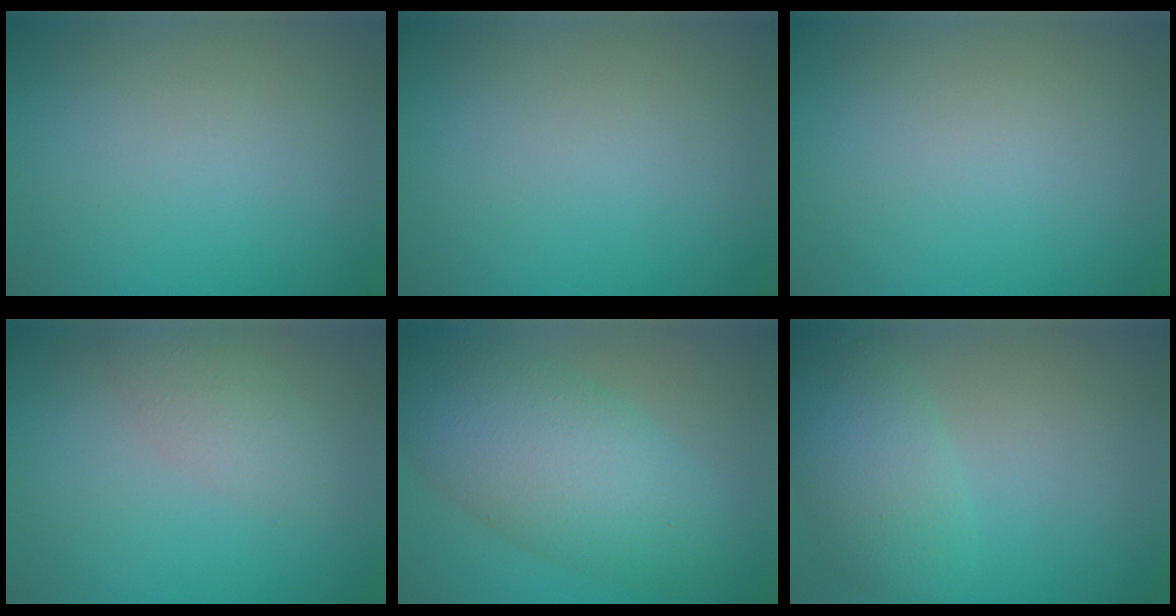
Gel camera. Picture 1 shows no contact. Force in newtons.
{"total": 0.0}
{"total": 0.0}
{"total": 2.4, "press": 2.4, "slide": 0.2}
{"total": 8.2, "press": 8.2, "slide": 0.4}
{"total": 4.5, "press": 4.5, "slide": 0.1}